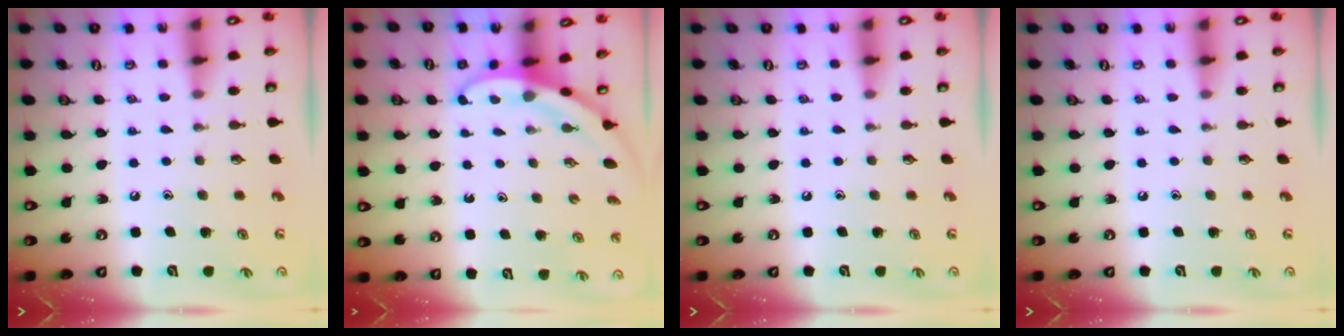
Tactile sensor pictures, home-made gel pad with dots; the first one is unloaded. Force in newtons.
{"total": 3.4, "press": 3.4, "slide": 0.1}
{"total": 0.0}
{"total": 0.0}